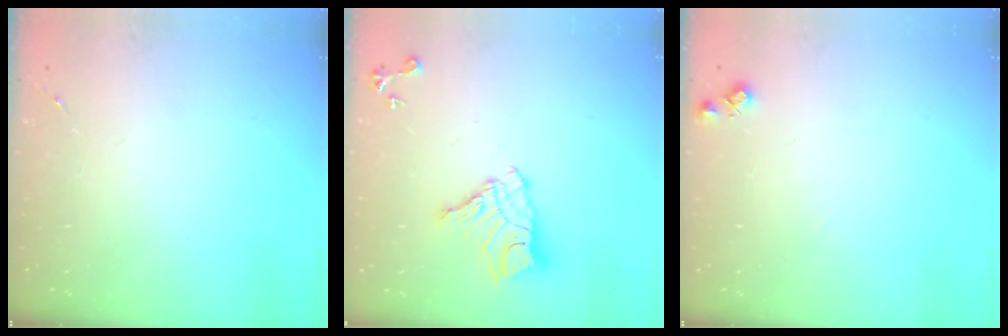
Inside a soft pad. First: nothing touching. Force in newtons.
{"total": 13.2, "press": 13.2, "slide": 1.3}
{"total": 6.6, "press": 6.6, "slide": 0.6}